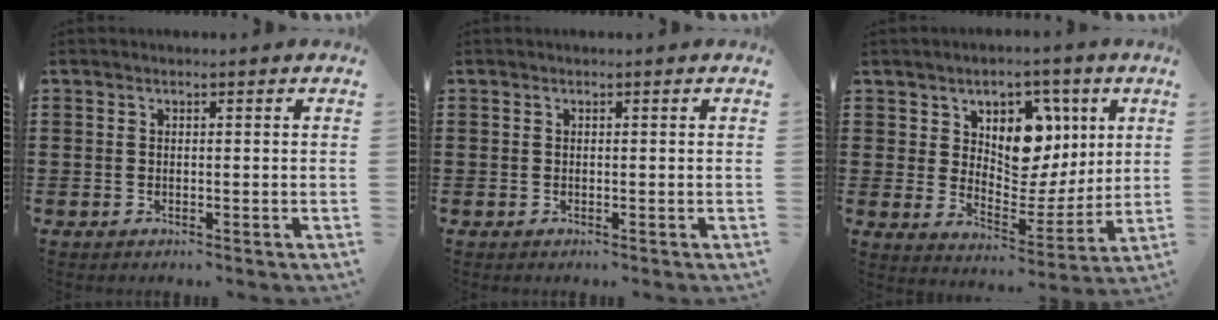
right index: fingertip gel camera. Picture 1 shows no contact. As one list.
[{"total": 0.0}, {"total": 8.7, "force": [4.4, 6.3, 4.1], "torque": [-0.083, -0.020, 0.078]}]